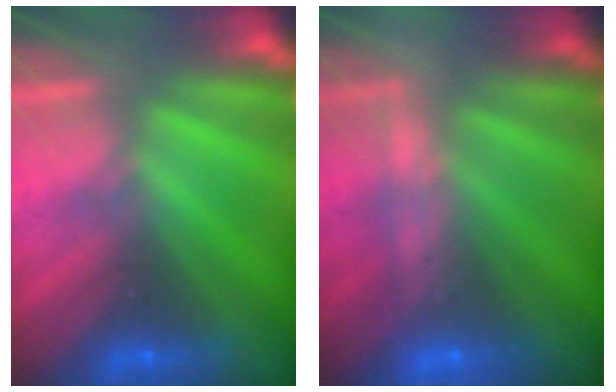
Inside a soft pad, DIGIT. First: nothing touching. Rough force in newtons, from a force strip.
{"total": 2.3}